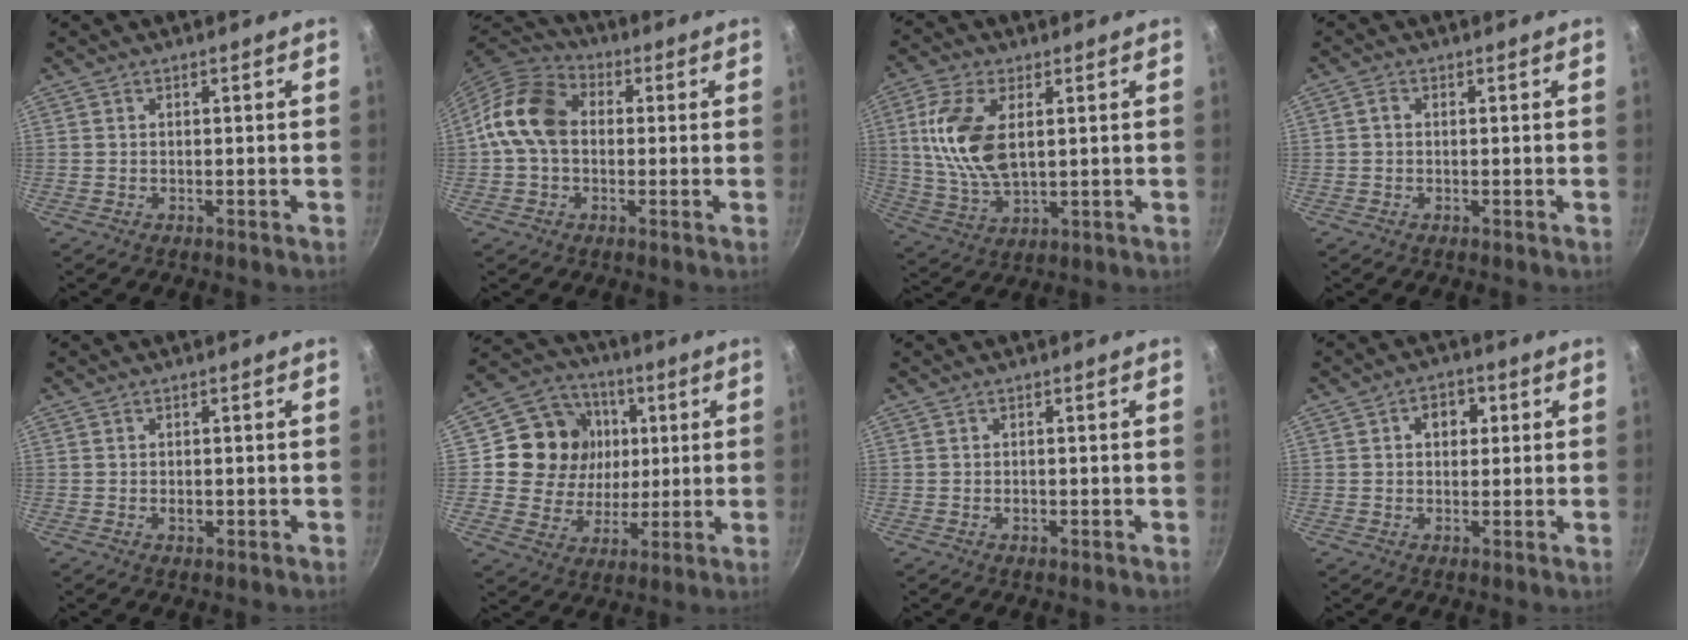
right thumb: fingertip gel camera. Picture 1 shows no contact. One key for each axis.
{"total": 11.9, "fx": 0.4, "fy": 8.9, "fz": 7.9, "tx": -0.115, "ty": 0.027, "tz": -0.015}
{"total": 13.2, "fx": 2.6, "fy": 6.9, "fz": 10.9, "tx": -0.215, "ty": -0.007, "tz": 0.055}
{"total": 1.3, "fx": -0.1, "fy": 1.0, "fz": 0.8, "tx": -0.015, "ty": 0.007, "tz": -0.003}
{"total": 1.6, "fx": -0.3, "fy": 1.0, "fz": 1.3, "tx": -0.017, "ty": 0.001, "tz": -0.005}
{"total": 16.3, "fx": 3.4, "fy": 14.4, "fz": 6.8, "tx": -0.101, "ty": 0.004, "tz": 0.059}
{"total": 1.2, "fx": -0.3, "fy": 0.8, "fz": 0.9, "tx": -0.013, "ty": 0.002, "tz": -0.007}
{"total": 4.9, "fx": 1.2, "fy": 3.7, "fz": 2.9, "tx": -0.015, "ty": 0.007, "tz": 0.014}